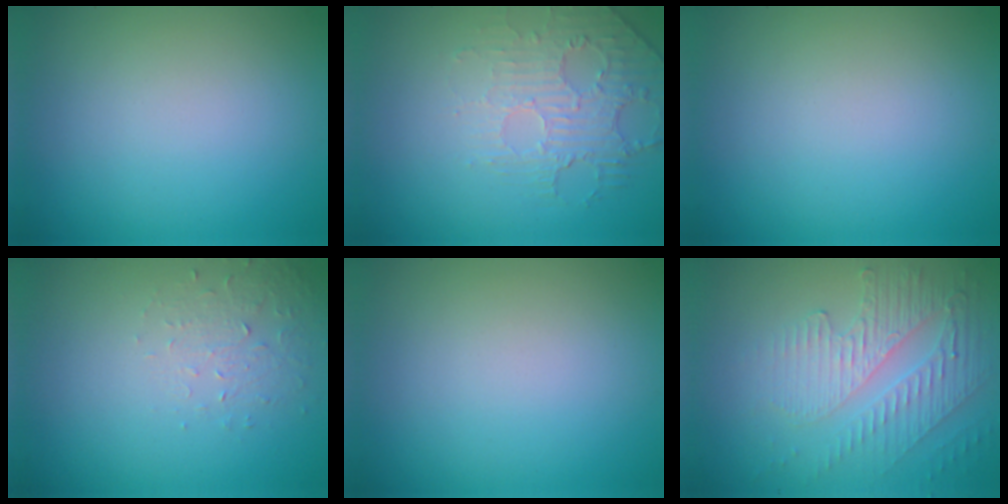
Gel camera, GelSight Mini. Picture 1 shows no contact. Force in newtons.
{"total": 2.3, "press": 1.5, "slide": 1.7}
{"total": 0.0}
{"total": 1.4, "press": 0.7, "slide": 1.2}
{"total": 0.0}
{"total": 5.8, "press": 3.4, "slide": 4.7}